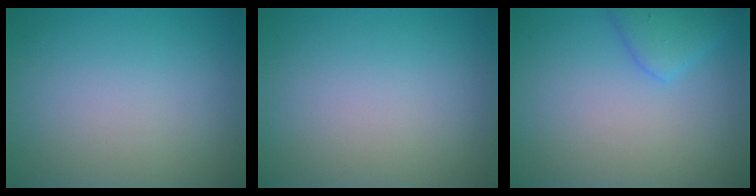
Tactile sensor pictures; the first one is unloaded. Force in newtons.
{"total": 0.0}
{"total": 2.5, "press": 2.4, "slide": 0.3}